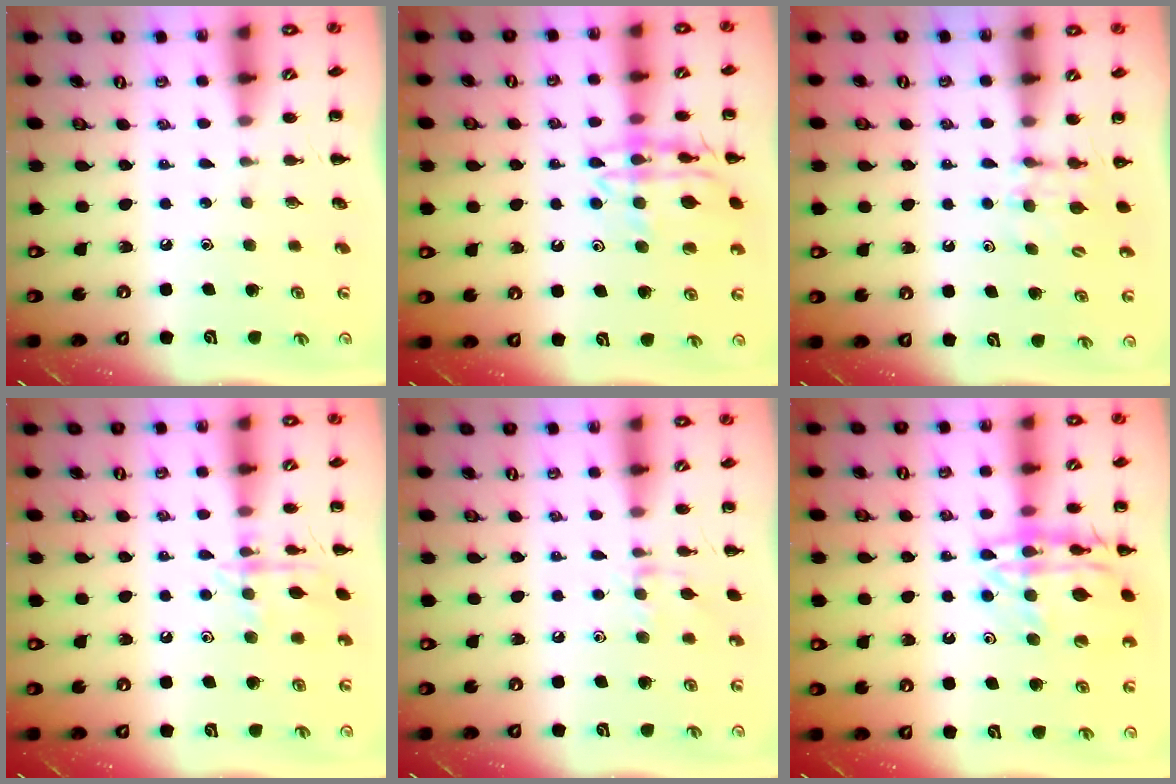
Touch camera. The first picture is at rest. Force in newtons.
{"total": 15.6, "press": 15.5, "slide": 1.5}
{"total": 6.6, "press": 6.4, "slide": 1.6}
{"total": 10.6, "press": 10.6, "slide": 0.7}
{"total": 7.1, "press": 7.0, "slide": 1.1}
{"total": 17.7, "press": 17.6, "slide": 1.7}